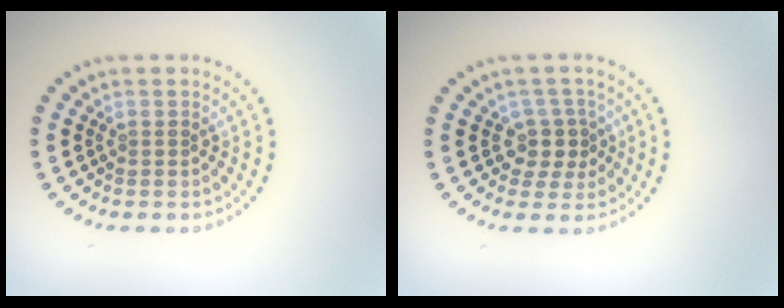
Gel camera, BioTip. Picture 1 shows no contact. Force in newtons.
{"total": 2.4, "press": 1.9, "slide": 1.5}